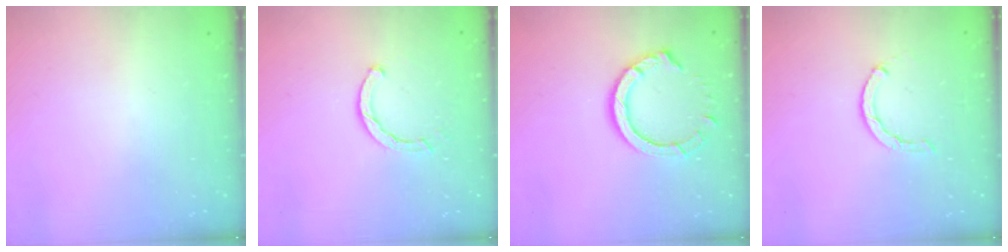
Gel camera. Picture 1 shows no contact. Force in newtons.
{"total": 2.5, "press": 2.5, "slide": 0.1}
{"total": 9.5, "press": 9.5, "slide": 1.1}
{"total": 1.2, "press": 1.2, "slide": 0.2}